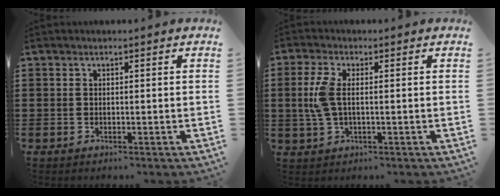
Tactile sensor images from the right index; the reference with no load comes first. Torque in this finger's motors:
{"motor_torque": [0.30, 0.02, 0.50, 0.12]}